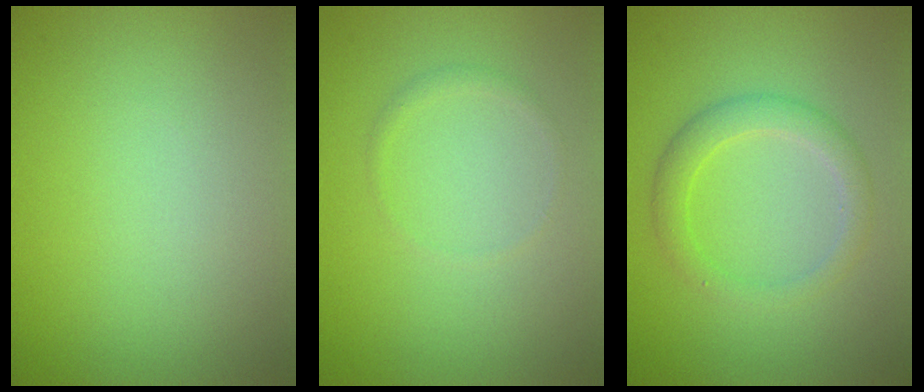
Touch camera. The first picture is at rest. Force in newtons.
{"total": 0.7, "press": 0.7, "slide": 0.0}
{"total": 2.7, "press": 2.7, "slide": 0.1}